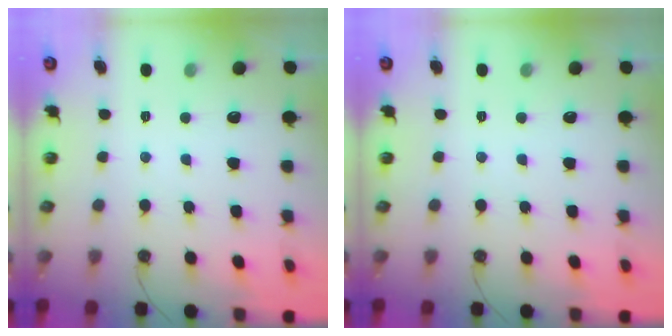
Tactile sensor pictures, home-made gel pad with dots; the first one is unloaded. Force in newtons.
{"total": 0.0}